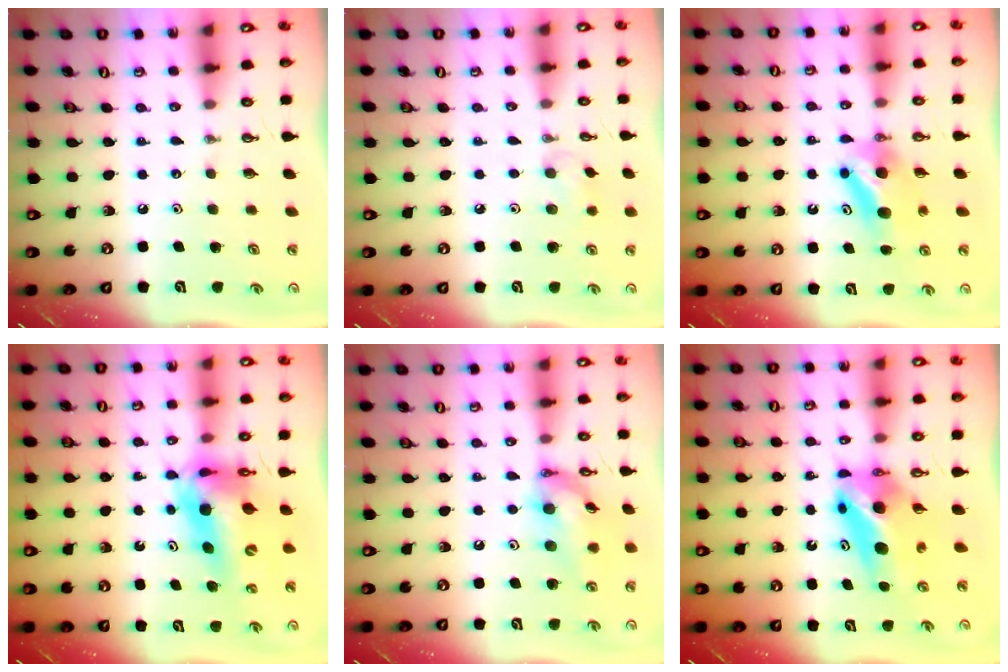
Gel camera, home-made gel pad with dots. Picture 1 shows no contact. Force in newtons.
{"total": 6.3, "press": 6.2, "slide": 1.2}
{"total": 6.5, "press": 6.3, "slide": 1.6}
{"total": 13.7, "press": 13.6, "slide": 1.3}
{"total": 14.4, "press": 14.4, "slide": 0.9}
{"total": 8.0, "press": 6.1, "slide": 5.2}